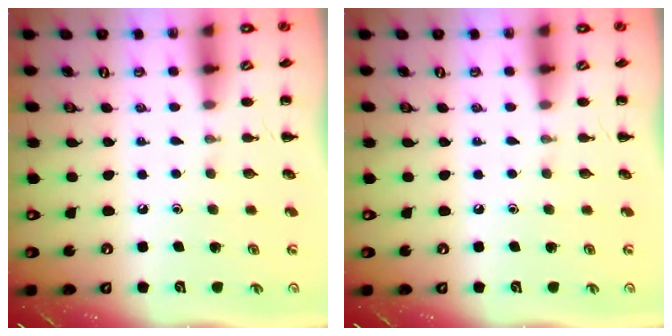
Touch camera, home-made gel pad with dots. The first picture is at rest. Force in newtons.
{"total": 0.0}